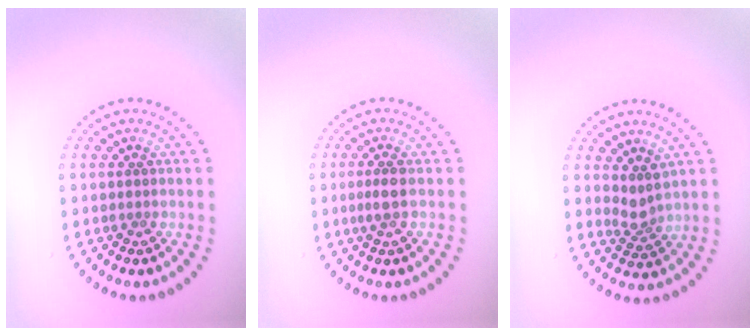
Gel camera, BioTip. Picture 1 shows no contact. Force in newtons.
{"total": 1.6, "press": 1.4, "slide": 0.8}
{"total": 2.0, "press": 1.4, "slide": 1.4}